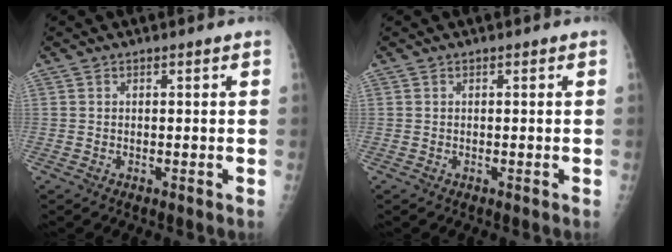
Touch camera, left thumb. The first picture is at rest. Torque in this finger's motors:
{"motor_torque": [0.19, 0.18, -0.09, -0.04, 0.01]}